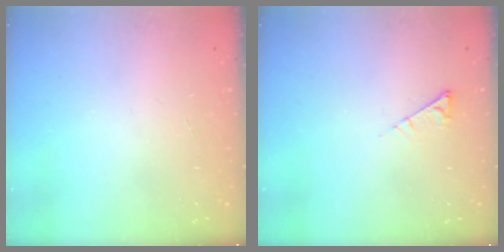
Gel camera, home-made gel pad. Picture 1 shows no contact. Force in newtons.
{"total": 4.0, "press": 3.9, "slide": 0.6}